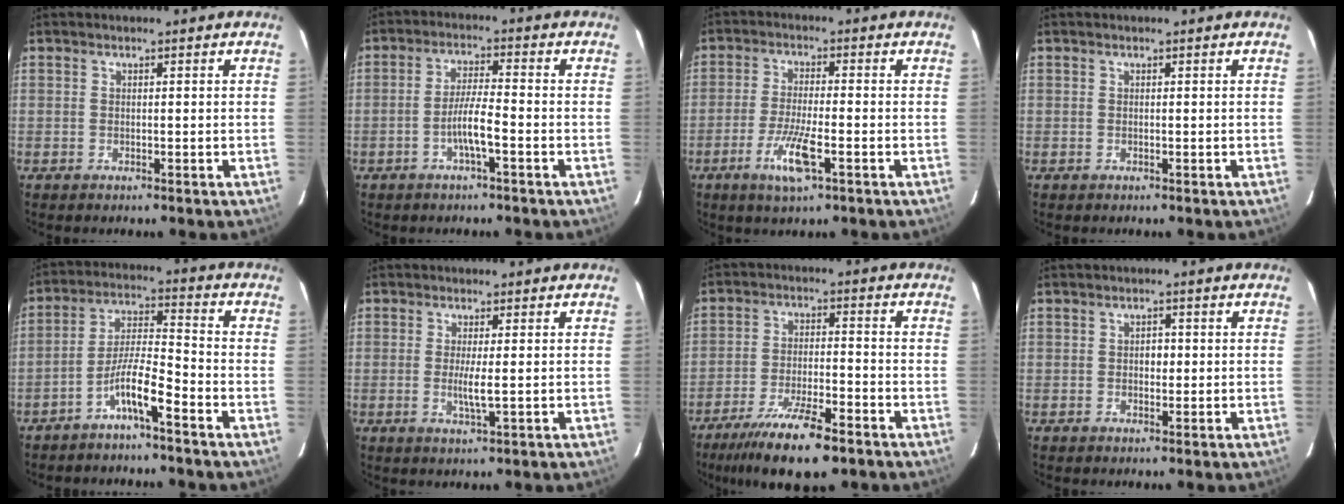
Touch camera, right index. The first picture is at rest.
{"total": 5.0, "force": [-2.0, 0.2, 4.6], "torque": [-0.089, 0.005, -0.037]}
{"total": 6.9, "force": [-3.1, 0.8, 6.1], "torque": [-0.120, -0.011, -0.055]}
{"total": 0.0}
{"total": 7.1, "force": [-4.6, 0.1, 5.5], "torque": [-0.107, 0.010, -0.091]}
{"total": 3.1, "force": [-0.2, -0.1, 3.0], "torque": [-0.061, -0.007, -0.004]}
{"total": 11.4, "force": [-8.0, 2.1, 7.8], "torque": [-0.138, -0.023, -0.138]}
{"total": 1.6, "force": [0.0, 1.0, 1.2], "torque": [-0.017, 0.002, 0.000]}